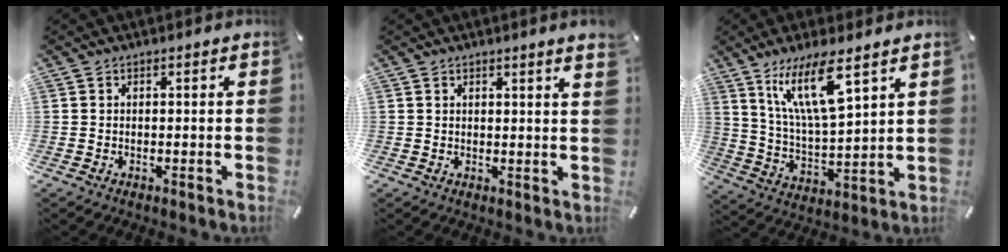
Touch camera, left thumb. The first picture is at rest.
{"total": 1.9, "force": [1.4, 0.0, 1.3], "torque": [-0.026, -0.002, 0.026]}
{"total": 14.3, "force": [9.0, 3.7, 10.4], "torque": [-0.213, -0.030, 0.155]}